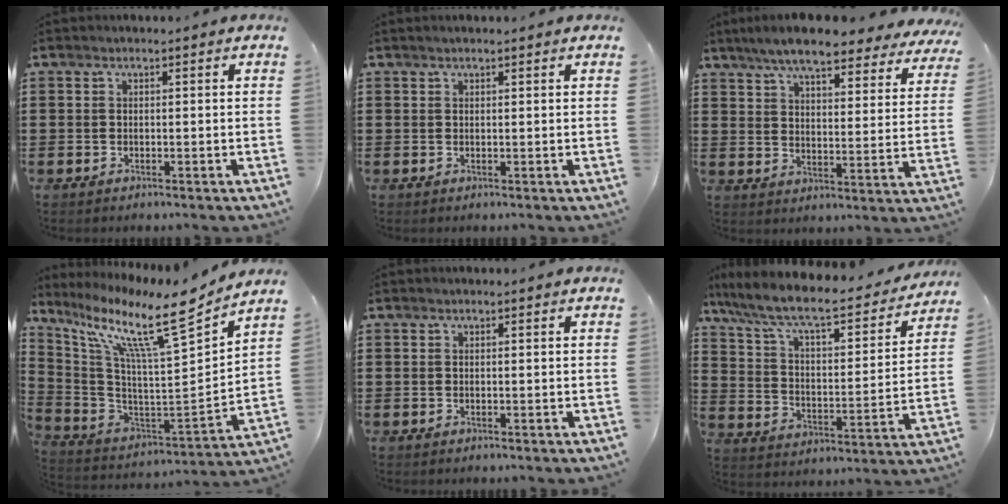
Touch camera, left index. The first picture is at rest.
{"total": 0.5, "force": [0.4, 0.0, 0.3], "torque": [-0.007, 0.000, 0.009]}
{"total": 8.1, "force": [7.2, 0.8, 3.6], "torque": [-0.092, -0.034, 0.127]}
{"total": 13.0, "force": [9.5, 1.3, 8.9], "torque": [-0.189, -0.072, 0.146]}
{"total": 0.0}
{"total": 8.6, "force": [7.2, 1.1, 4.6], "torque": [-0.119, -0.051, 0.117]}